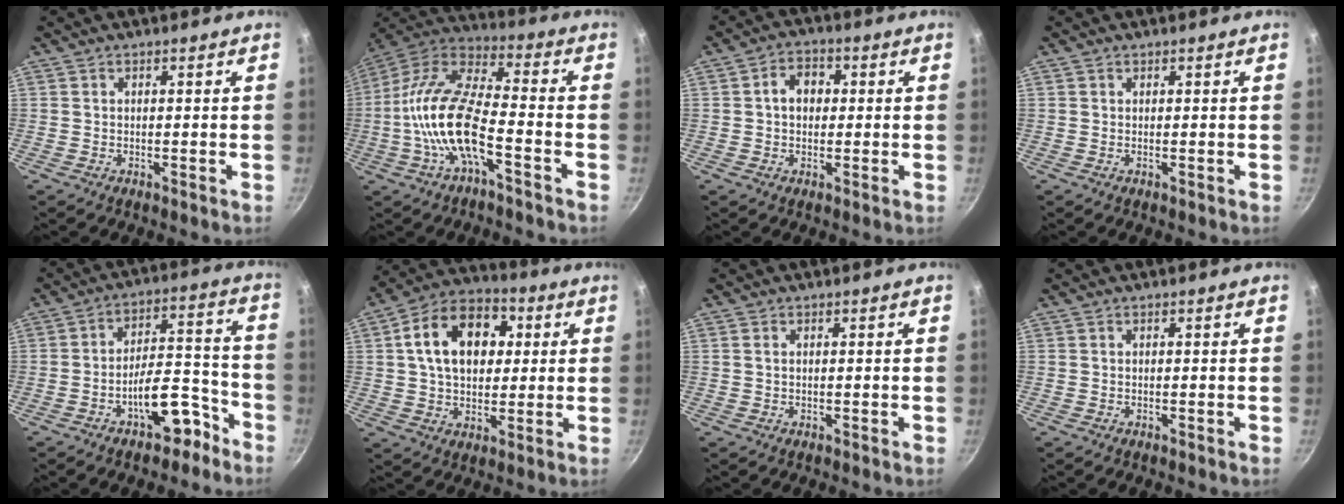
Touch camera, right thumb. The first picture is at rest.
{"total": 16.3, "force": [-5.0, 6.0, 14.3], "torque": [-0.278, 0.046, -0.112]}
{"total": 5.7, "force": [0.6, 4.4, 3.6], "torque": [-0.030, 0.015, 0.002]}
{"total": 0.0}
{"total": 11.7, "force": [-6.7, 5.3, 8.0], "torque": [-0.078, 0.085, -0.090]}
{"total": 16.9, "force": [3.8, 11.7, 11.6], "torque": [-0.160, 0.020, 0.048]}
{"total": 0.8, "force": [0.2, 0.5, 0.6], "torque": [-0.012, 0.002, 0.003]}
{"total": 0.0}